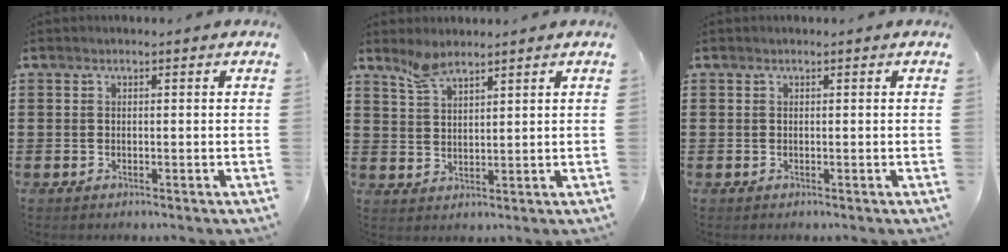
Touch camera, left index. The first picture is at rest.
{"total": 3.6, "force": [3.1, 0.9, 1.6], "torque": [-0.041, -0.001, 0.059]}
{"total": 0.0}